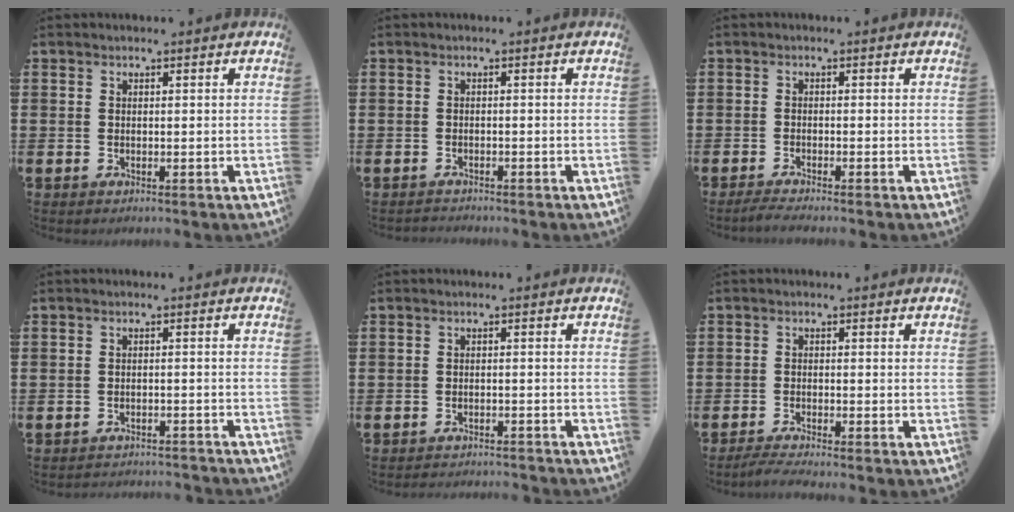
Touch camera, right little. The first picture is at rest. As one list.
[{"total": 0.7, "force": [-0.6, 0.0, -0.1], "torque": [-0.001, 0.000, -0.014]}, {"total": 1.3, "force": [-1.0, 0.0, 0.8], "torque": [-0.011, -0.001, -0.020]}, {"total": 1.6, "force": [-1.6, -0.1, -0.1], "torque": [-0.002, 0.005, -0.034]}, {"total": 1.4, "force": [-1.4, -0.1, 0.0], "torque": [-0.002, 0.004, -0.029]}, {"total": 1.7, "force": [-1.4, 0.0, 1.0], "torque": [-0.016, 0.002, -0.027]}]